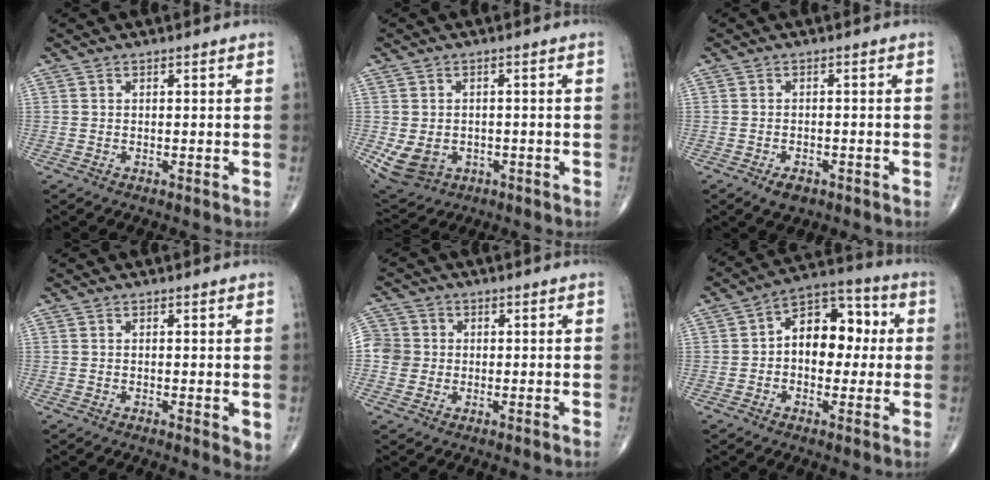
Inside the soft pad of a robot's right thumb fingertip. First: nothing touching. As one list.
[{"total": 7.7, "force": [-1.9, 6.2, 4.1], "torque": [-0.075, 0.007, -0.015]}, {"total": 1.0, "force": [-0.7, 0.3, 0.6], "torque": [-0.015, 0.000, -0.012]}, {"total": 2.6, "force": [0.0, 0.8, 2.5], "torque": [-0.035, -0.011, -0.001]}, {"total": 5.9, "force": [0.0, 5.8, 1.2], "torque": [-0.005, 0.010, -0.006]}, {"total": 12.8, "force": [0.9, 8.4, 9.6], "torque": [-0.096, 0.033, 0.002]}]